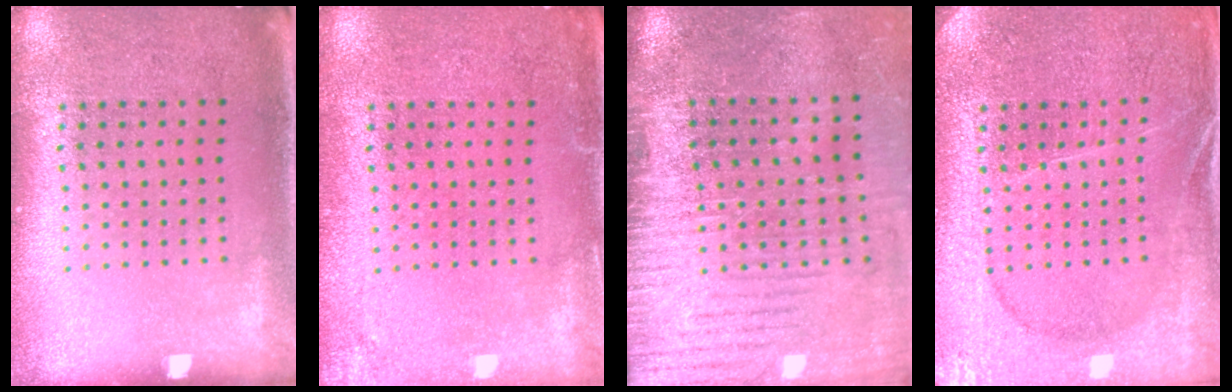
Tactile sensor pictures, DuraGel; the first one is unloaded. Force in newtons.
{"total": 2.1, "press": 2.1, "slide": 0.2}
{"total": 4.4, "press": 3.7, "slide": 2.3}
{"total": 3.3, "press": 3.2, "slide": 0.6}